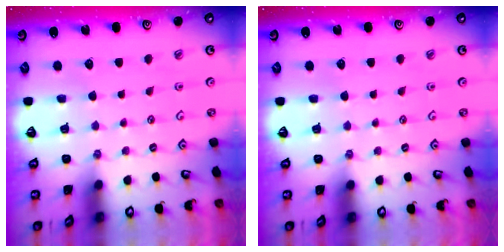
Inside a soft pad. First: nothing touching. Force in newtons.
{"total": 0.0}